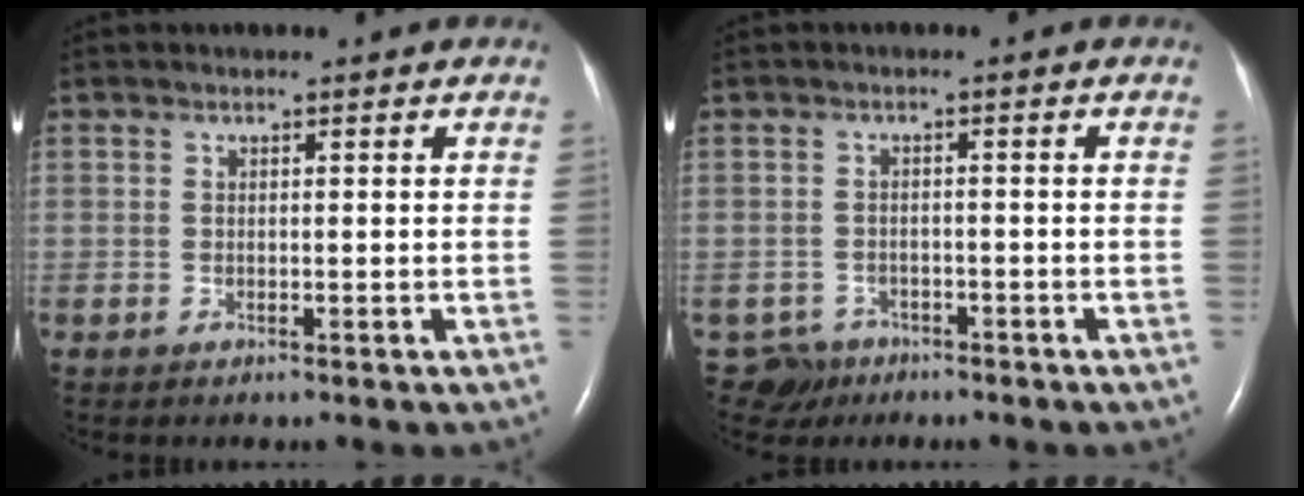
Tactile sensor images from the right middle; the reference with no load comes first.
{"total": 3.5, "force": [-2.4, 2.4, -0.7], "torque": [0.009, 0.006, -0.040]}